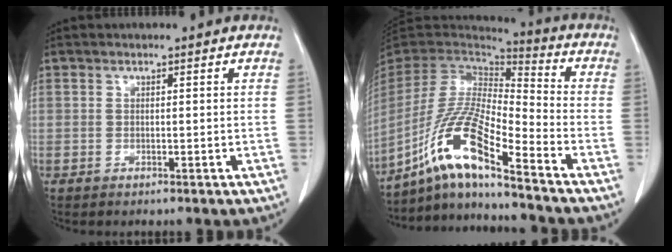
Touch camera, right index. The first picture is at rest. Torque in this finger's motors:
{"motor_torque": [1.13, -1.01, 0.48, 0.21]}